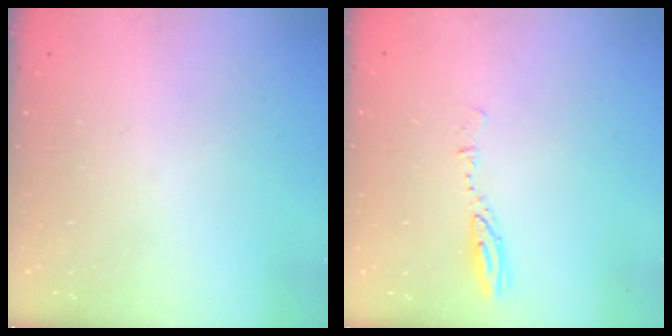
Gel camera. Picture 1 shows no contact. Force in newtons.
{"total": 4.0, "press": 4.0, "slide": 0.3}